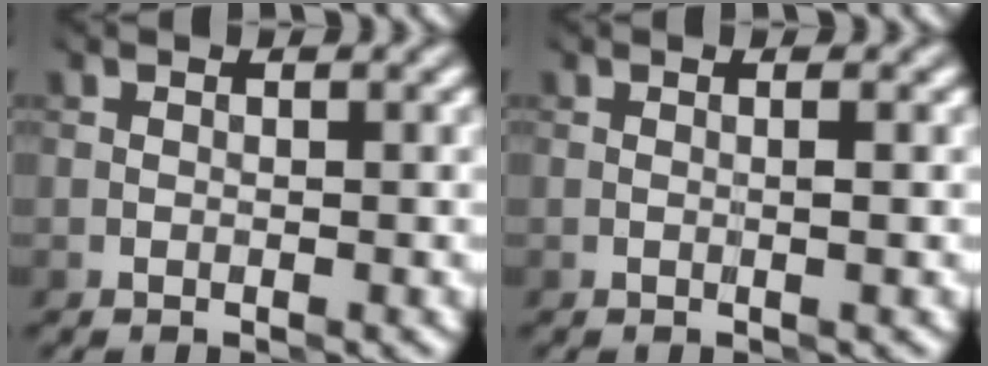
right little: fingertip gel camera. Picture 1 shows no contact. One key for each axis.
{"total": 0.7, "fx": 0.2, "fy": -0.2, "fz": 0.7, "tx": -0.012, "ty": -0.002, "tz": 0.004}